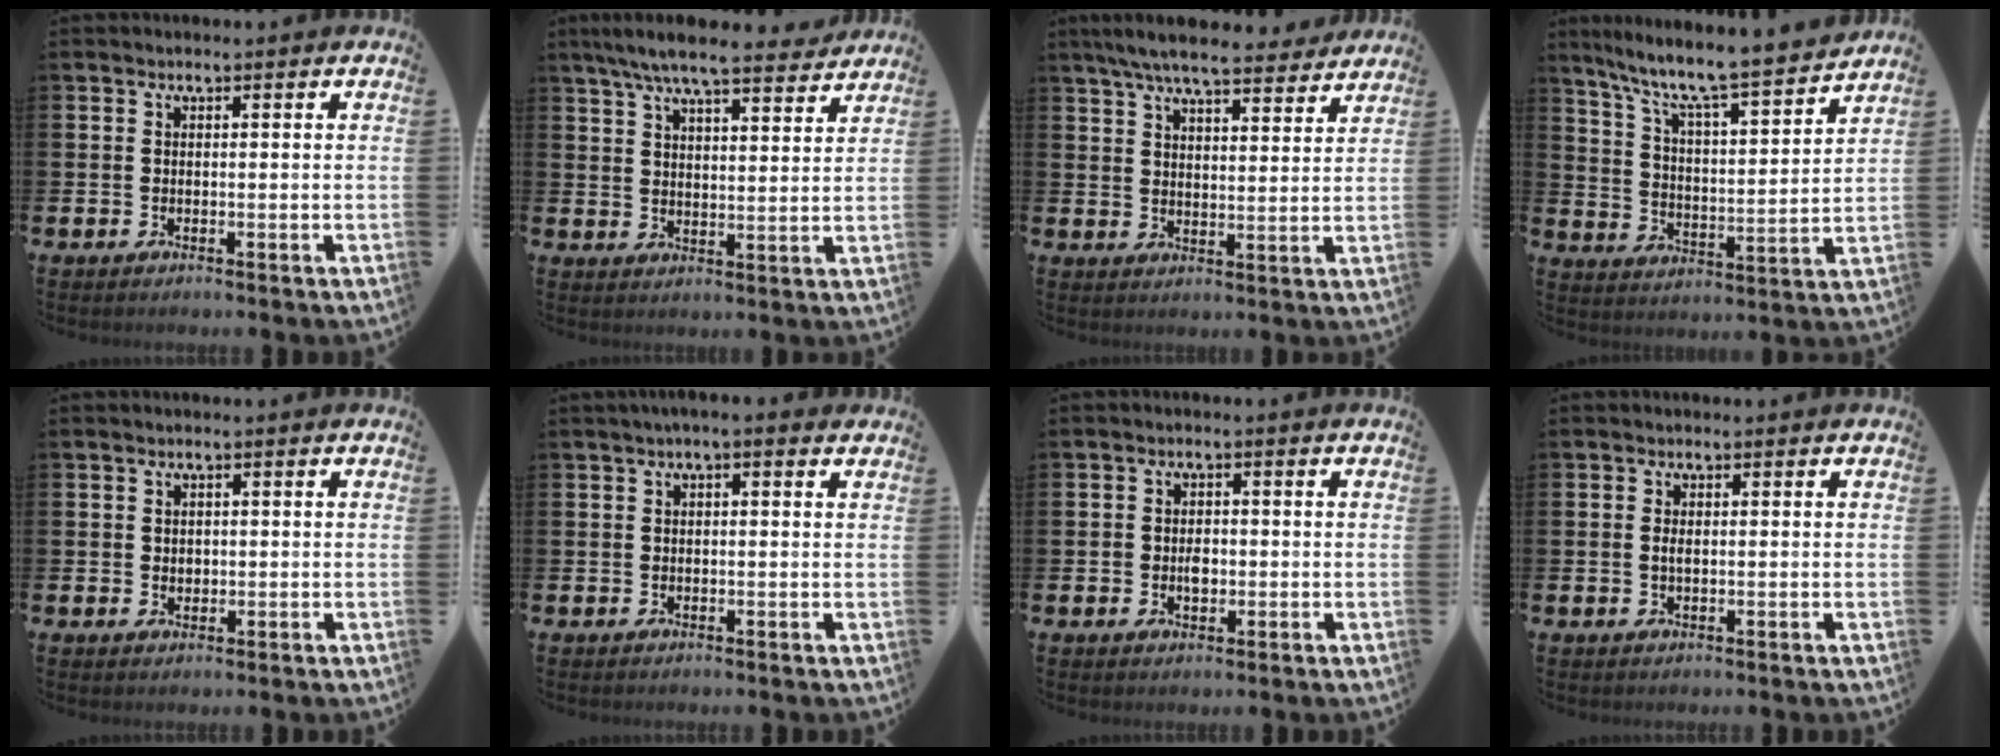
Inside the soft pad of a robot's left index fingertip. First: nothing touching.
{"total": 8.0, "force": [7.3, 1.0, 3.0], "torque": [-0.066, -0.038, 0.128]}
{"total": 7.3, "force": [6.8, 1.1, 2.6], "torque": [-0.055, -0.037, 0.117]}
{"total": 8.7, "force": [8.1, 0.4, 3.3], "torque": [-0.091, -0.067, 0.132]}
{"total": 1.1, "force": [0.5, 0.9, 0.3], "torque": [0.008, 0.001, 0.005]}
{"total": 1.3, "force": [0.6, 0.2, 1.1], "torque": [-0.010, -0.002, 0.007]}
{"total": 2.3, "force": [-0.2, 1.7, 1.5], "torque": [-0.004, -0.003, -0.012]}
{"total": 1.0, "force": [0.0, 0.4, 0.9], "torque": [-0.010, 0.001, -0.003]}